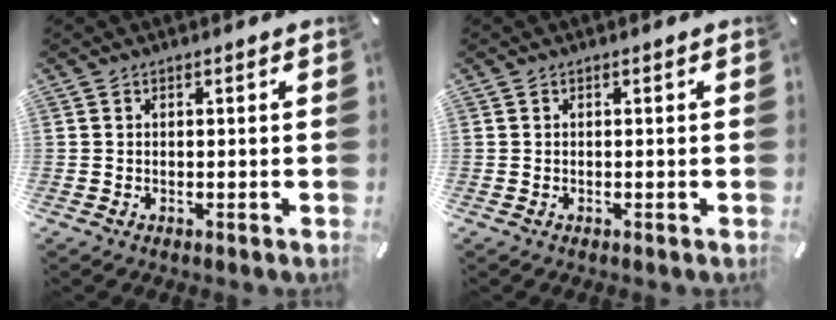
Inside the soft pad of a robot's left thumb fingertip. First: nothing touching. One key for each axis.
{"total": 0.0}